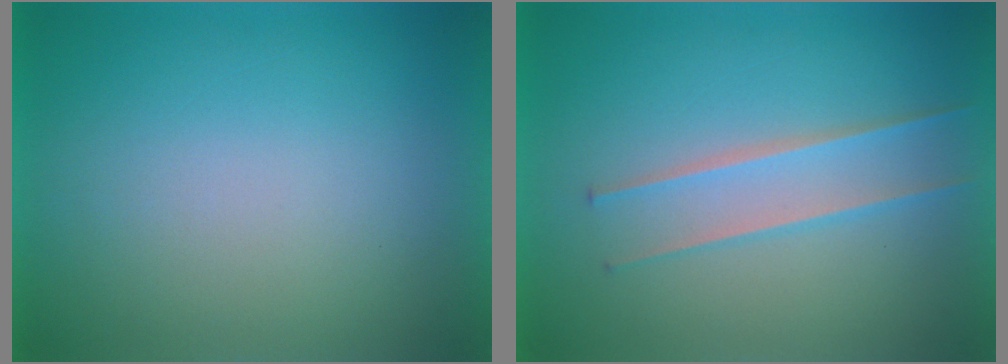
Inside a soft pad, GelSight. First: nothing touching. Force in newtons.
{"total": 2.4}